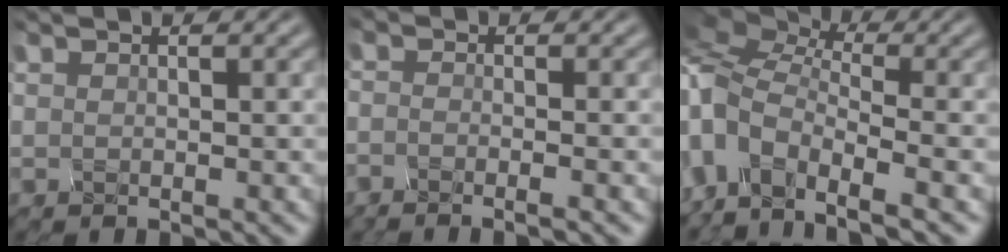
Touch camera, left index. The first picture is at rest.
{"total": 1.8, "force": [-1.8, 0.1, 0.3], "torque": [0.002, -0.007, -0.034]}
{"total": 7.0, "force": [-3.8, 3.5, 4.7], "torque": [-0.106, -0.002, -0.082]}